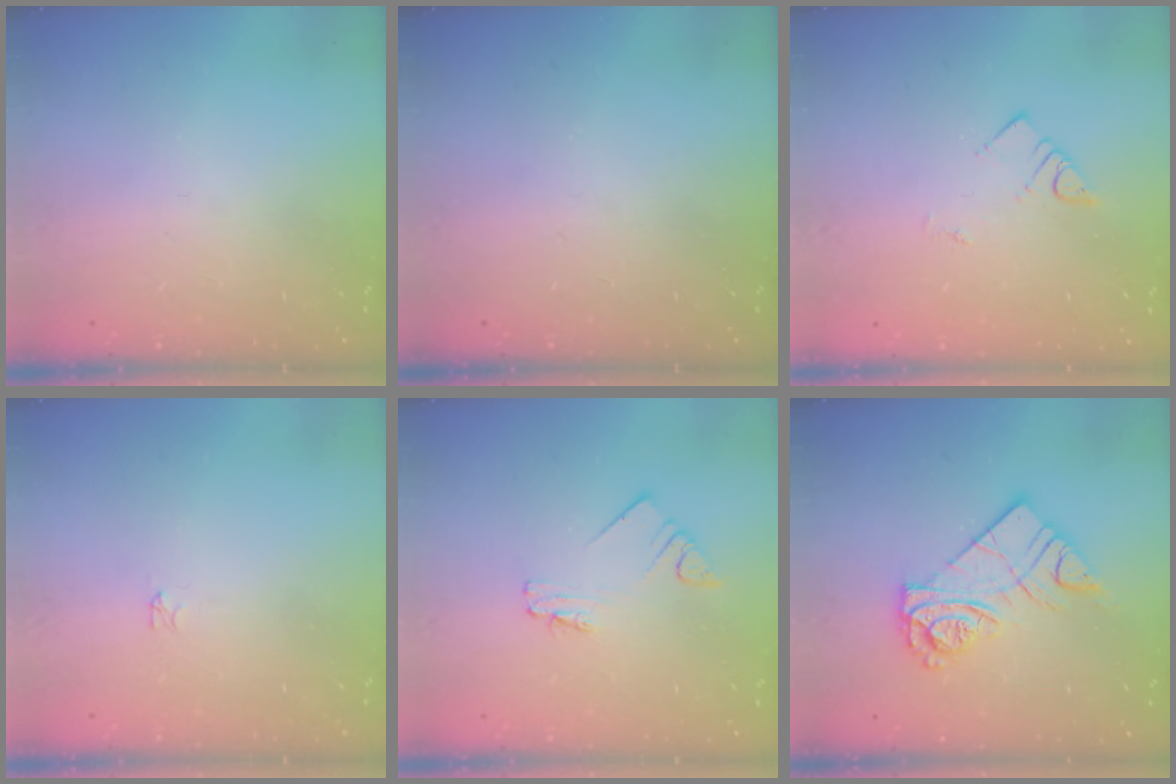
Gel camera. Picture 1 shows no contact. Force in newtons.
{"total": 0.0}
{"total": 3.6, "press": 3.6, "slide": 0.6}
{"total": 0.0}
{"total": 2.0, "press": 2.0, "slide": 0.3}
{"total": 12.4, "press": 12.4, "slide": 0.9}